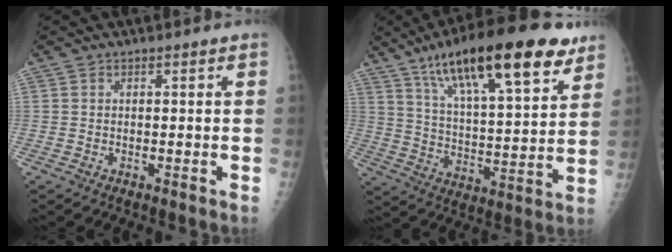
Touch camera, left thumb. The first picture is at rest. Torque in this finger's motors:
{"motor_torque": [0.82, 0.83, 1.53, -1.24, 0.17]}